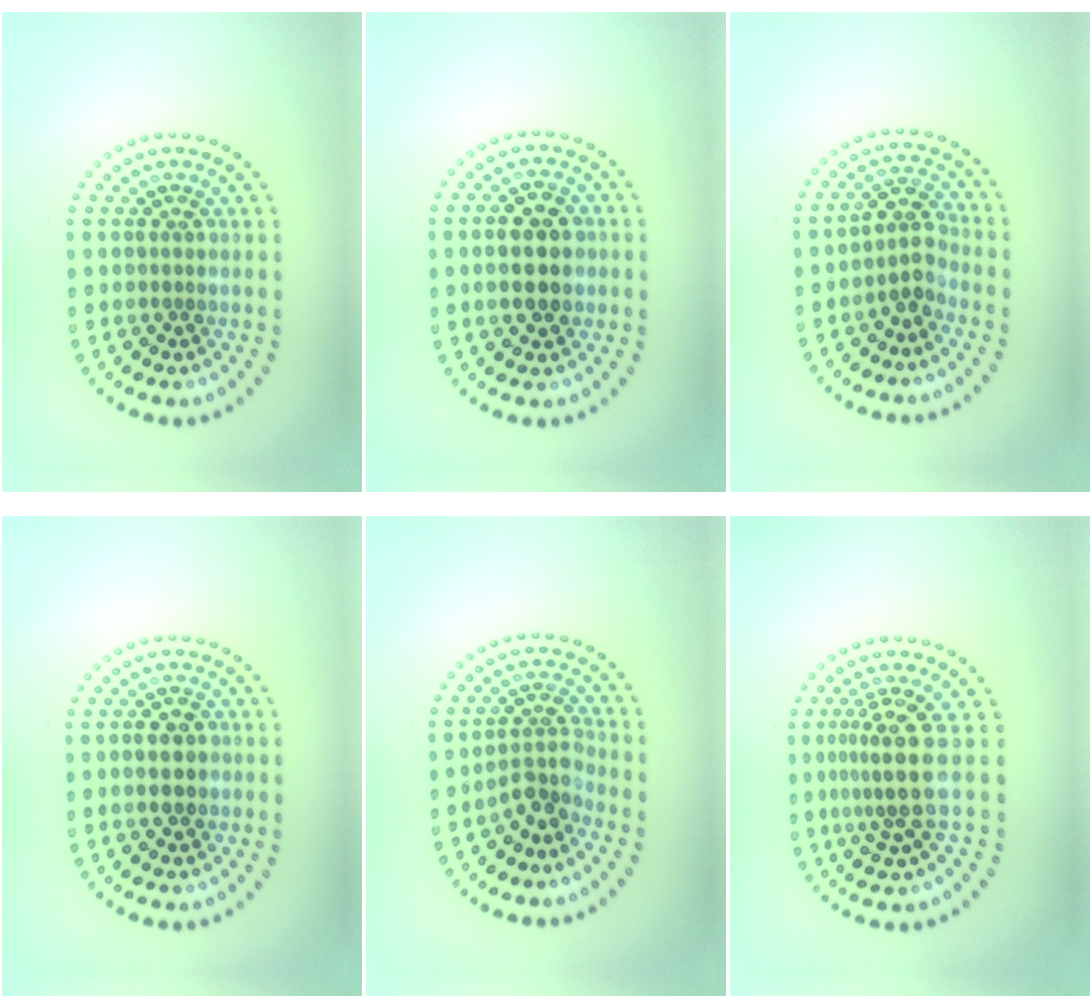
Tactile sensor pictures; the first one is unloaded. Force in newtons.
{"total": 4.5, "press": 4.5, "slide": 0.3}
{"total": 2.6, "press": 2.0, "slide": 1.7}
{"total": 2.4, "press": 2.4, "slide": 0.0}
{"total": 2.8, "press": 2.0, "slide": 1.9}
{"total": 3.9, "press": 2.6, "slide": 2.9}